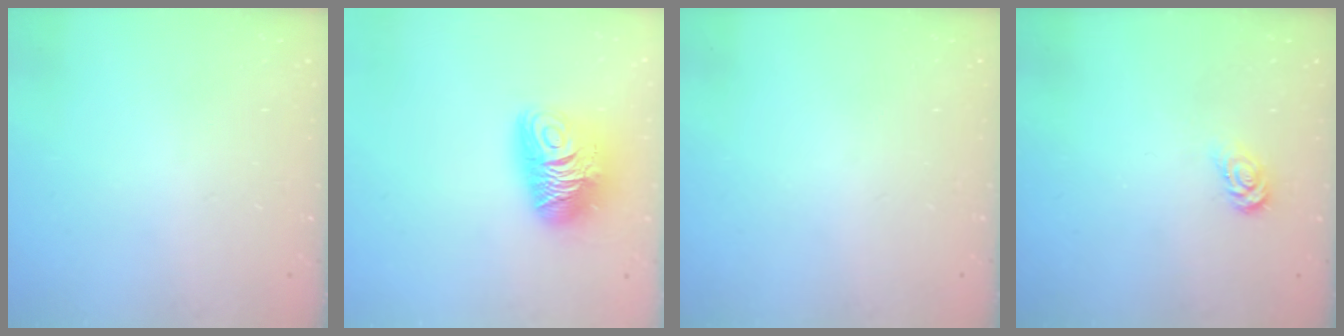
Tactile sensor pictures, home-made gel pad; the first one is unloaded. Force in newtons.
{"total": 13.1, "press": 13.0, "slide": 1.4}
{"total": 0.0}
{"total": 3.2, "press": 3.1, "slide": 0.4}